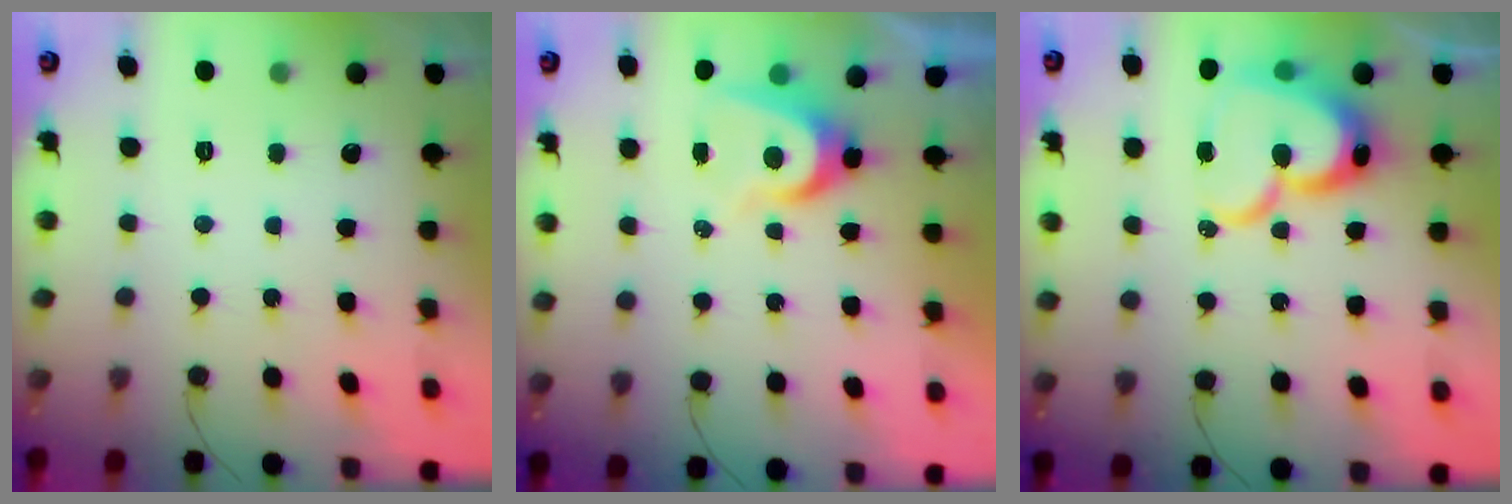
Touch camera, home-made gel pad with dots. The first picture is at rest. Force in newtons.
{"total": 6.8, "press": 6.8, "slide": 0.4}
{"total": 19.7, "press": 19.6, "slide": 1.6}